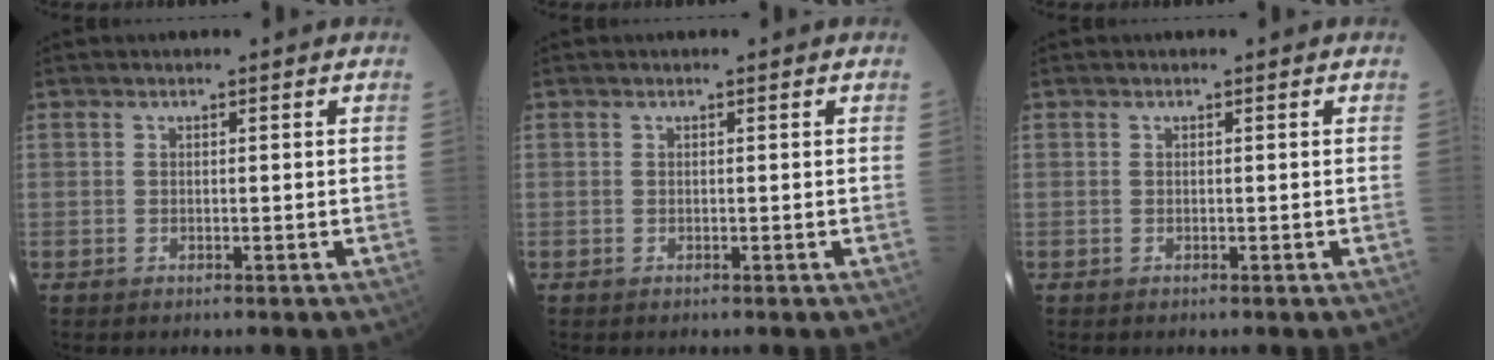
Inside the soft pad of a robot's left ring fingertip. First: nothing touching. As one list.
[{"total": 0.0}, {"total": 0.0}]